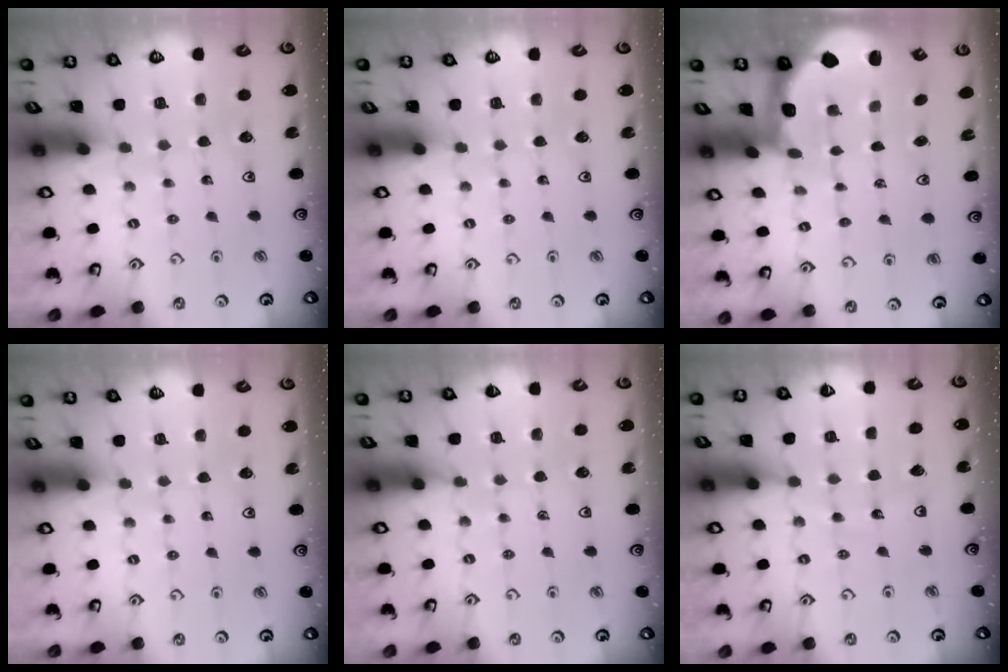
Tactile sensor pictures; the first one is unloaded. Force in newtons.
{"total": 0.0}
{"total": 1.0, "press": 0.9, "slide": 0.2}
{"total": 0.0}
{"total": 3.1, "press": 3.0, "slide": 0.4}
{"total": 5.1, "press": 5.1, "slide": 0.7}